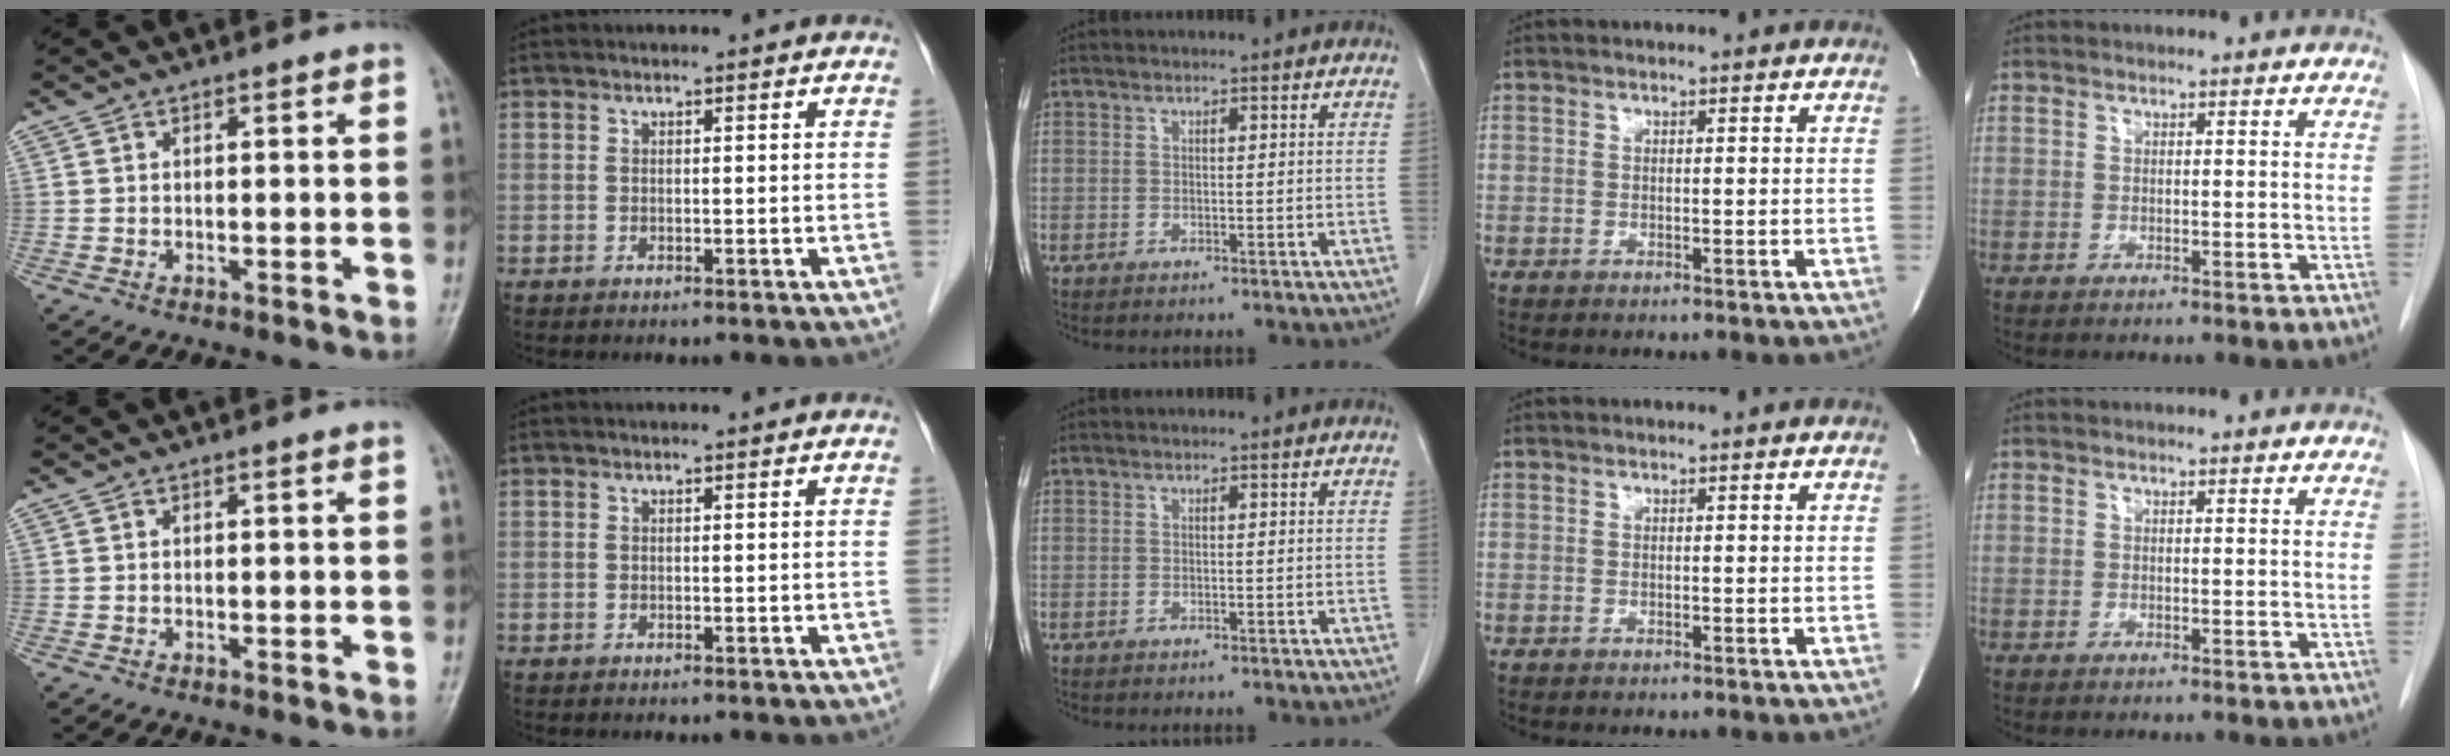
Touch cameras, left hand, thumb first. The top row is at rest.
{}